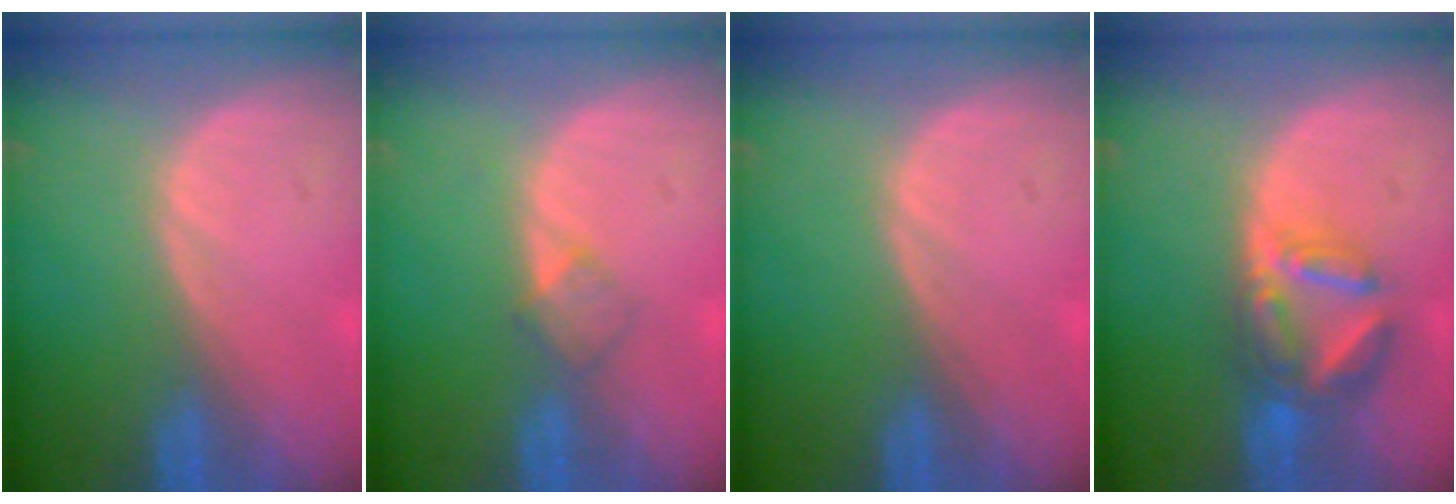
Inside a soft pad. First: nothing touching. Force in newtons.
{"total": 2.0, "press": 2.0, "slide": 0.2}
{"total": 0.0}
{"total": 7.2, "press": 6.2, "slide": 3.5}